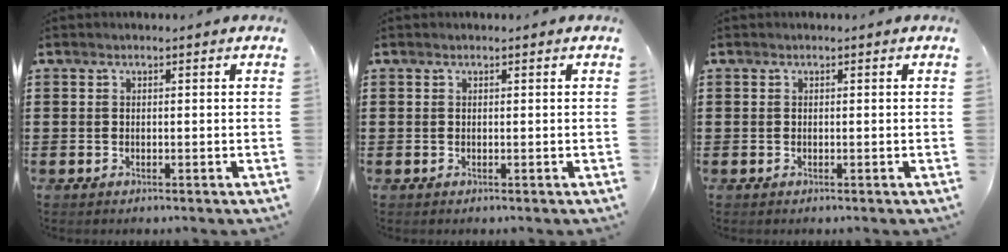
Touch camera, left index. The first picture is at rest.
{"total": 0.0}
{"total": 0.0}